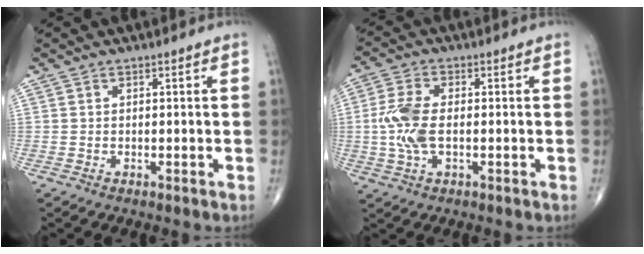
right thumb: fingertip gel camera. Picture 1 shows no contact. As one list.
[{"total": 7.8, "force": [-0.5, 3.9, 6.8], "torque": [-0.160, 0.007, -0.011]}]